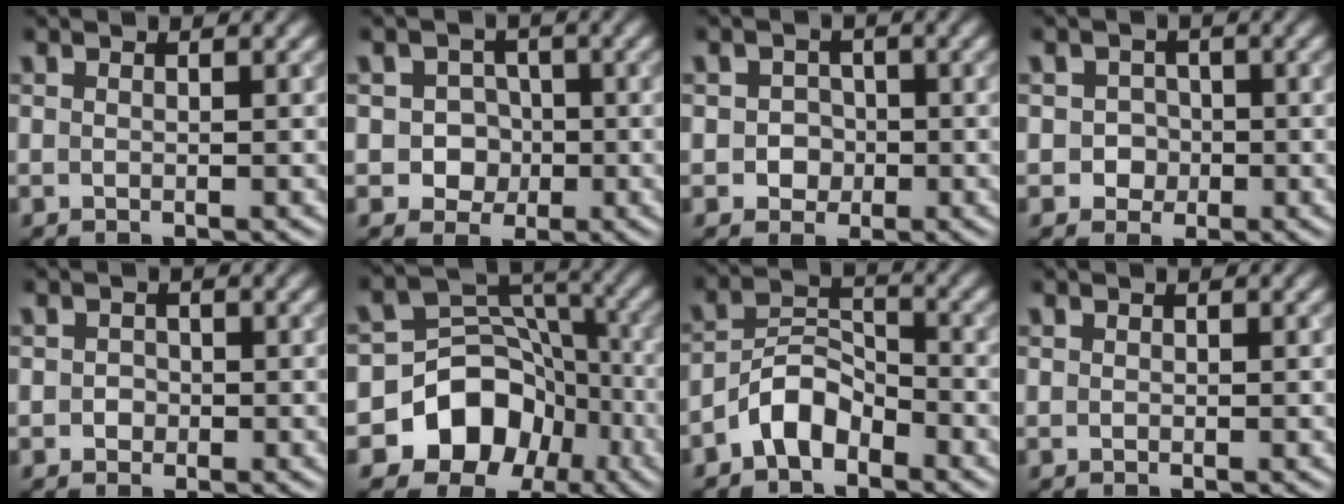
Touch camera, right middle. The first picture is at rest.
{"total": 3.8, "force": [-0.7, 3.5, 1.3], "torque": [0.006, 0.009, -0.030]}
{"total": 2.1, "force": [-0.4, 2.0, 0.6], "torque": [0.015, -0.002, -0.013]}
{"total": 2.0, "force": [-0.4, 1.9, 0.4], "torque": [0.017, -0.001, -0.011]}
{"total": 1.0, "force": [-0.2, 1.0, 0.3], "torque": [0.001, -0.001, -0.006]}
{"total": 9.3, "force": [-4.5, 7.3, 3.6], "torque": [-0.048, 0.016, -0.085]}
{"total": 4.2, "force": [-2.8, 2.1, 2.2], "torque": [-0.037, 0.013, -0.063]}
{"total": 0.0}